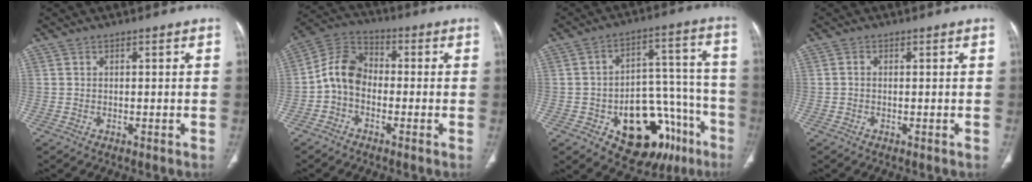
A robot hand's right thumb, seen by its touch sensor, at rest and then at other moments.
{"total": 8.4, "force": [-1.7, 6.2, 5.3], "torque": [-0.087, 0.033, -0.050]}
{"total": 21.5, "force": [-10.4, 12.3, 14.2], "torque": [-0.131, 0.087, -0.134]}
{"total": 0.6, "force": [-0.1, 0.5, 0.4], "torque": [-0.006, 0.001, -0.005]}